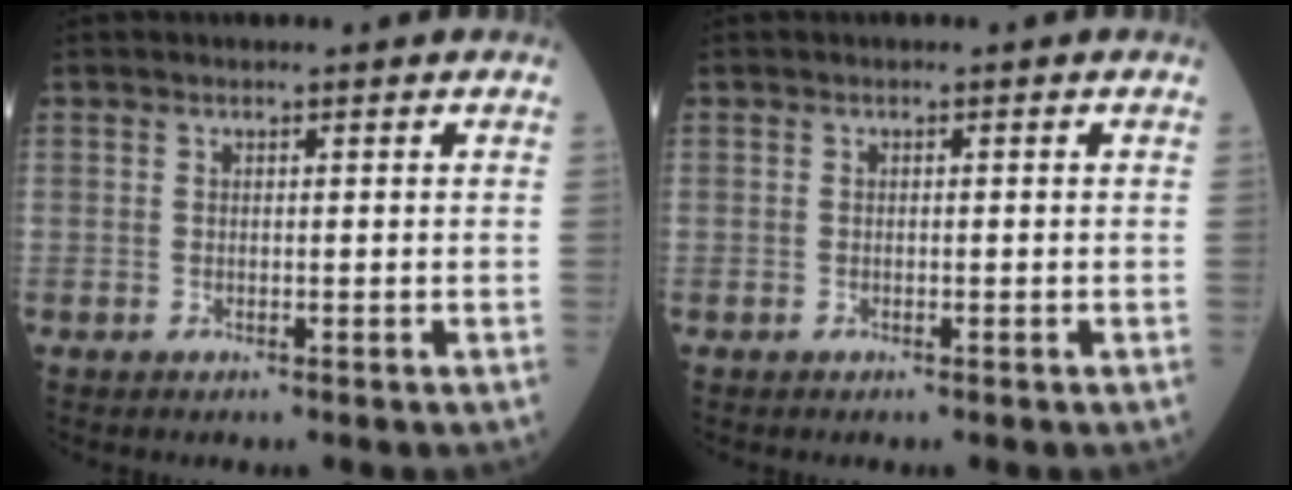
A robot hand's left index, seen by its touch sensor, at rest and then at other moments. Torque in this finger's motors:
{"motor_torque": [0.00, 0.00, 0.00, 0.00]}